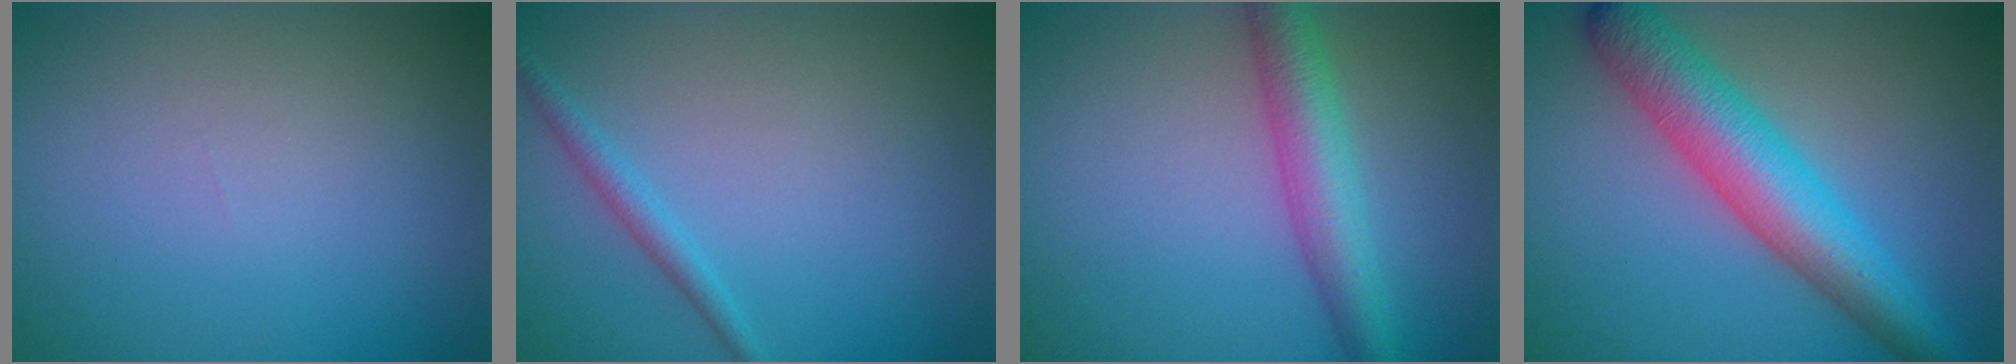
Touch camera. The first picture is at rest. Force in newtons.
{"total": 1.5, "press": 1.5, "slide": 0.1}
{"total": 4.3, "press": 4.3, "slide": 0.1}
{"total": 7.1, "press": 7.1, "slide": 0.1}